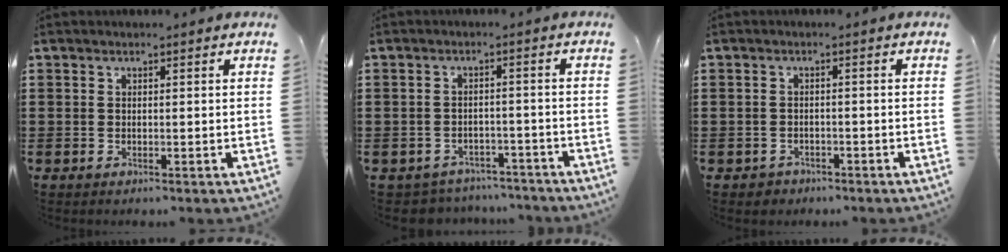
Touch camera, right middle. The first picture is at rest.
{"total": 3.2, "force": [-3.1, 0.7, -0.3], "torque": [-0.004, 0.002, -0.069]}
{"total": 1.3, "force": [-1.1, 0.7, 0.0], "torque": [-0.004, 0.002, -0.026]}